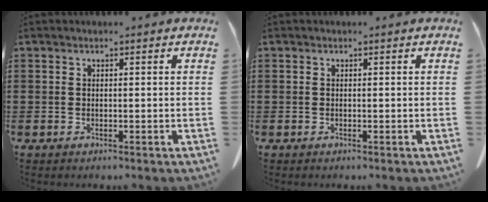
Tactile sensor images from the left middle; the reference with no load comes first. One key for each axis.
{"total": 0.0}